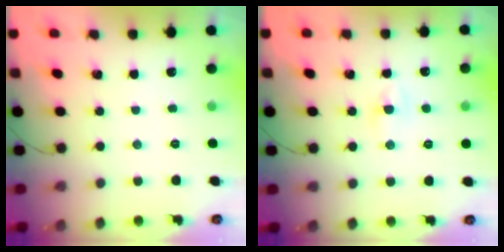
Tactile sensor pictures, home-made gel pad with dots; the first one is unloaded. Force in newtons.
{"total": 1.3, "press": 1.0, "slide": 0.8}